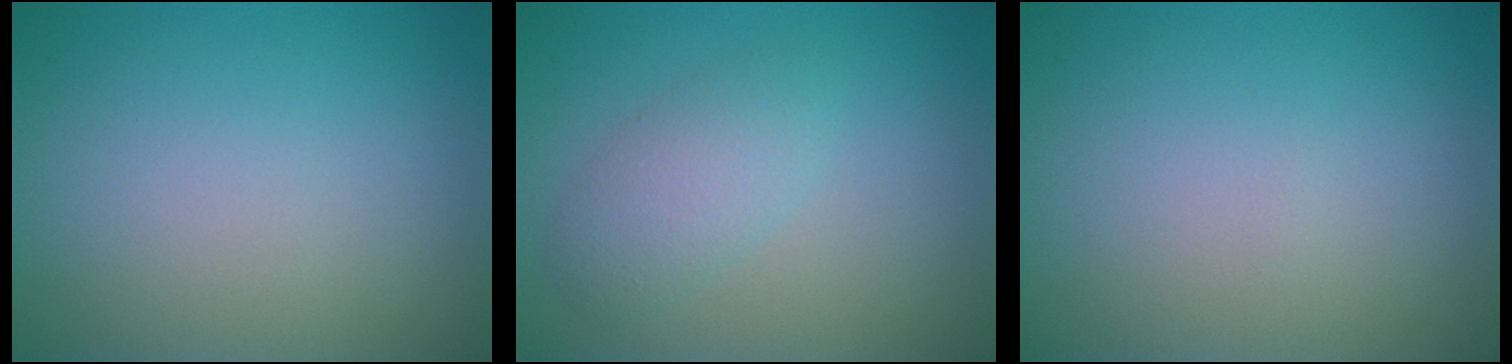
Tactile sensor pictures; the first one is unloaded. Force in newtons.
{"total": 2.7, "press": 2.7, "slide": 0.1}
{"total": 0.0}